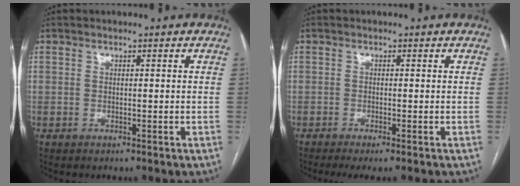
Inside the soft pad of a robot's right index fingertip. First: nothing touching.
{"total": 3.3, "force": [-2.5, -0.1, 2.1], "torque": [-0.026, -0.007, -0.039]}